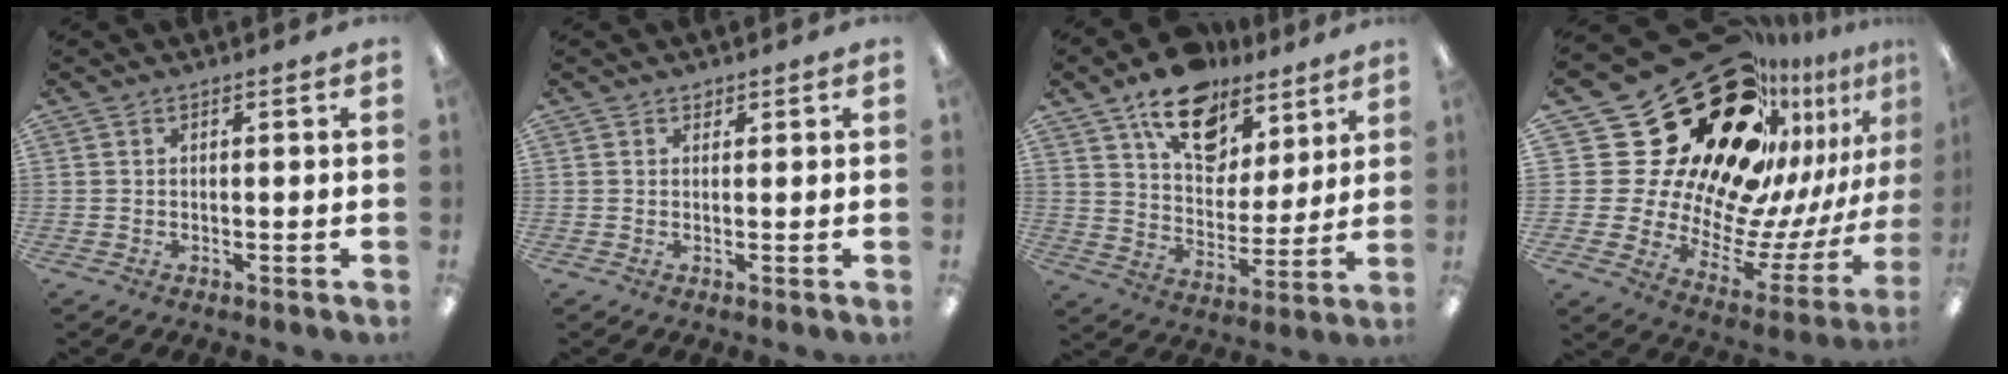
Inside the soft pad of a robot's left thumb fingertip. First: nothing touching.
{"total": 1.0, "force": [0.8, 0.6, 0.1], "torque": [0.005, -0.001, 0.013]}
{"total": 15.5, "force": [10.8, 8.9, 6.8], "torque": [-0.102, -0.061, 0.194]}
{"total": 39.0, "force": [21.3, 22.7, 23.5], "torque": [-0.331, -0.213, 0.448]}